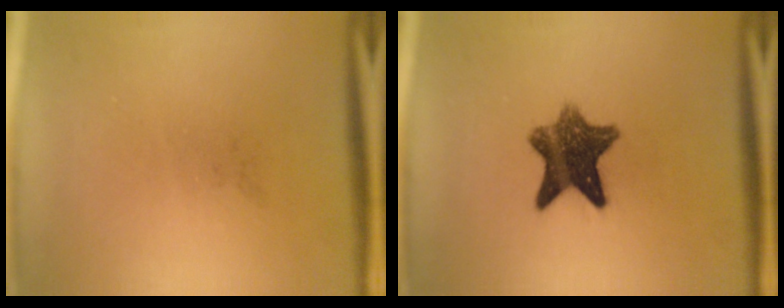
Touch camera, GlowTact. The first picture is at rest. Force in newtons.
{"total": 9.3}